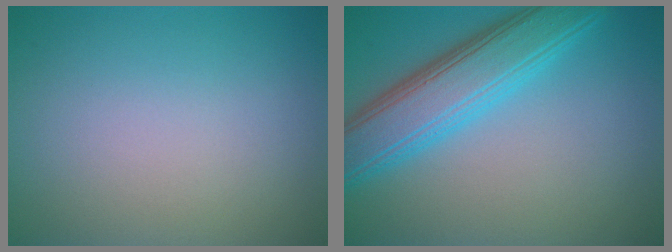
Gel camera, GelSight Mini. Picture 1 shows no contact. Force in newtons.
{"total": 6.9, "press": 6.9, "slide": 0.1}